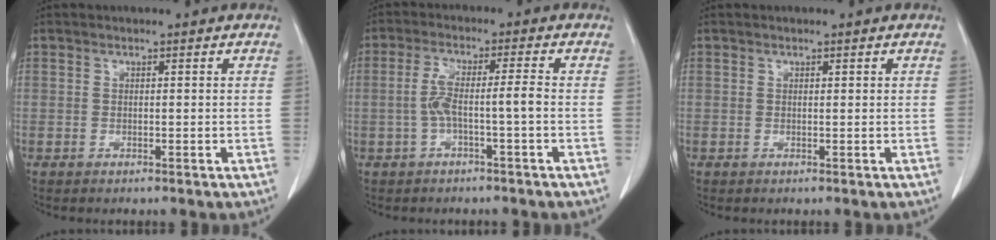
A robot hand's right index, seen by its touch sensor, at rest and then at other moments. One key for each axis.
{"total": 5.1, "fx": -1.1, "fy": 0.2, "fz": 5.0, "tx": -0.103, "ty": 0.018, "tz": -0.018}
{"total": 0.0}